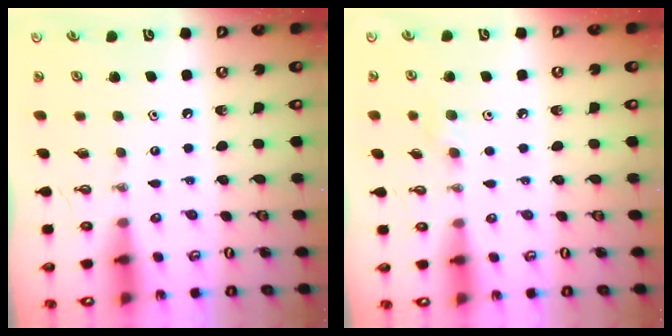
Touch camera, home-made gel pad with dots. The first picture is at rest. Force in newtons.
{"total": 7.2, "press": 6.2, "slide": 3.7}